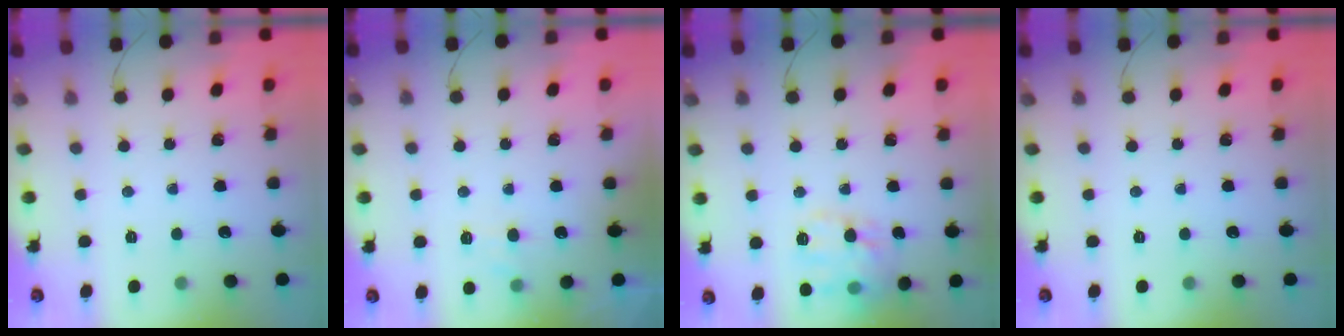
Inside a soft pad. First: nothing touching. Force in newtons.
{"total": 7.3, "press": 7.1, "slide": 1.5}
{"total": 13.9, "press": 13.8, "slide": 1.0}
{"total": 0.0}